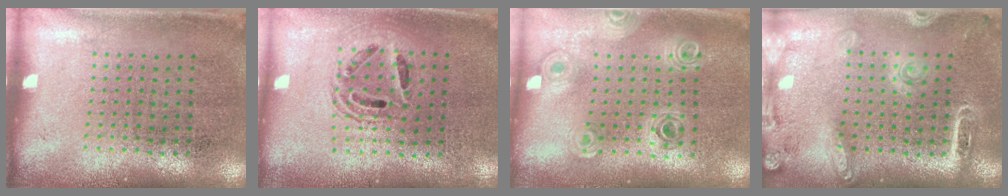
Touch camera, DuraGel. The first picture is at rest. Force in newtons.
{"total": 1.3, "press": 1.2, "slide": 0.5}
{"total": 0.9, "press": 0.9, "slide": 0.1}
{"total": 1.9, "press": 1.7, "slide": 0.9}